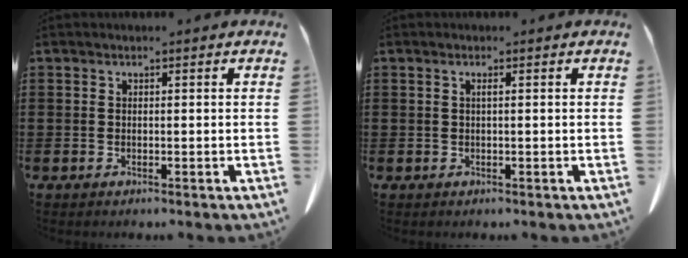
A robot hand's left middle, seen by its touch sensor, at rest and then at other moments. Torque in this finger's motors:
{"motor_torque": [-0.06, 0.04, 0.04, 0.00]}